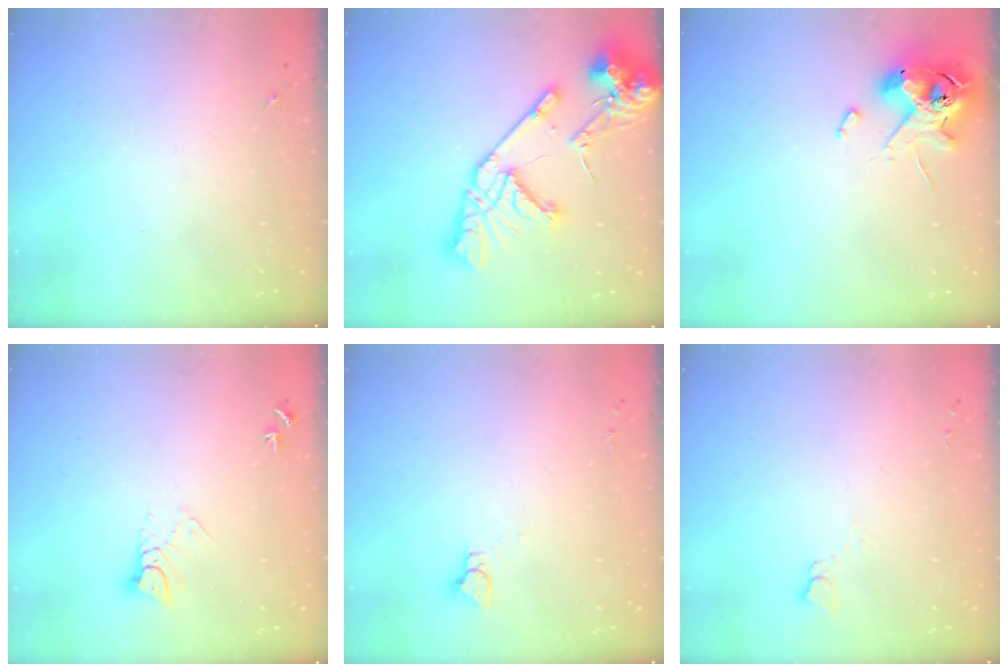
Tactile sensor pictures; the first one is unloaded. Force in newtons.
{"total": 20.9, "press": 20.7, "slide": 2.5}
{"total": 12.1, "press": 11.9, "slide": 1.9}
{"total": 4.9, "press": 4.8, "slide": 0.3}
{"total": 3.2, "press": 3.2, "slide": 0.2}
{"total": 2.7, "press": 2.7, "slide": 0.3}